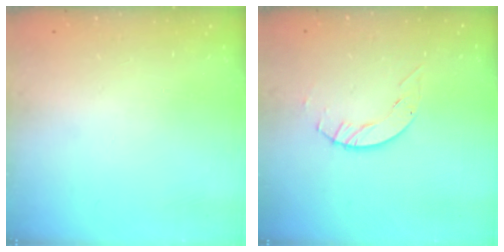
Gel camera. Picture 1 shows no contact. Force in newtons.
{"total": 4.0, "press": 4.0, "slide": 0.5}